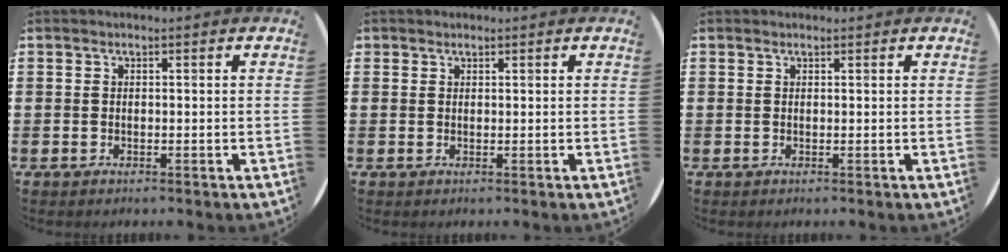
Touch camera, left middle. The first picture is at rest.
{"total": 0.6, "force": [0.6, 0.3, -0.1], "torque": [0.003, 0.004, 0.011]}
{"total": 0.0}